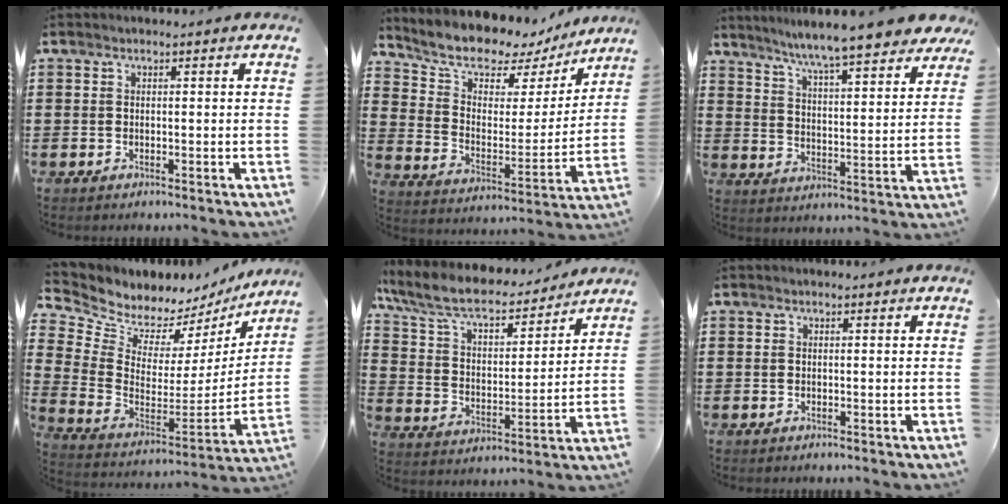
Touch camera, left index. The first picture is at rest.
{"total": 8.7, "force": [7.8, 3.1, 2.2], "torque": [-0.075, -0.061, 0.134]}
{"total": 7.2, "force": [6.7, -0.6, 2.6], "torque": [-0.081, -0.048, 0.111]}
{"total": 6.1, "force": [5.4, 2.7, -0.2], "torque": [-0.040, -0.055, 0.097]}
{"total": 8.9, "force": [7.6, 2.4, 4.0], "torque": [-0.109, -0.041, 0.130]}
{"total": 0.0}